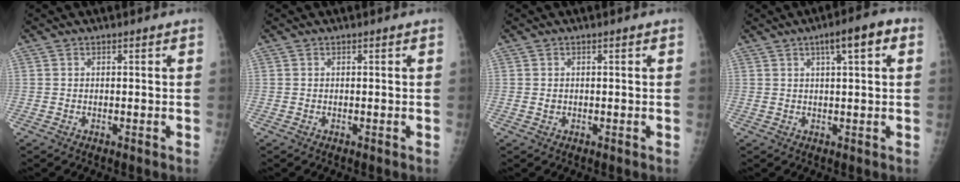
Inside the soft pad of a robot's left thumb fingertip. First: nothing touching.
{"total": 0.0}
{"total": 0.7, "force": [0.0, 0.6, 0.3], "torque": [-0.003, 0.001, 0.001]}
{"total": 6.3, "force": [2.7, 1.3, 5.6], "torque": [-0.076, 0.011, 0.036]}